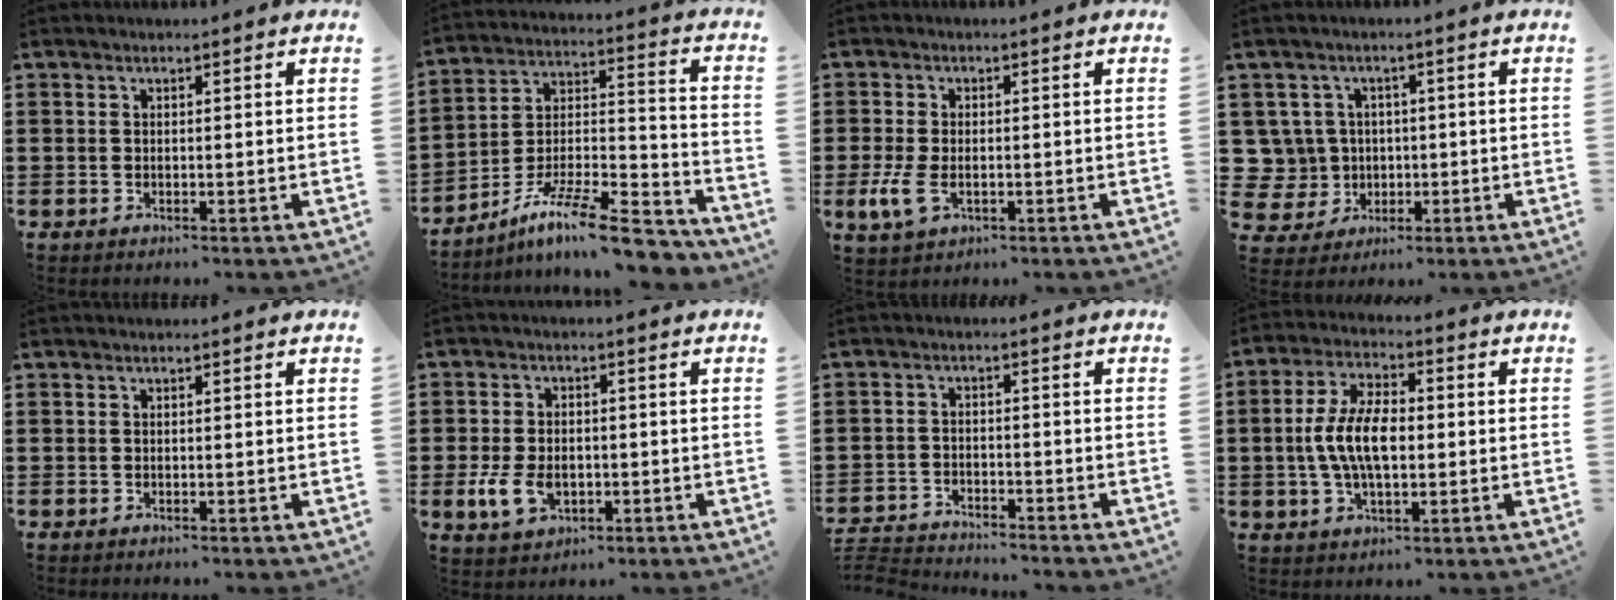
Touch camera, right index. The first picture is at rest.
{"total": 12.7, "force": [-10.0, 2.1, 7.6], "torque": [-0.121, 0.029, -0.185]}
{"total": 4.3, "force": [-1.0, 2.4, 3.5], "torque": [-0.097, -0.012, -0.026]}
{"total": 6.2, "force": [0.3, 6.0, 1.4], "torque": [-0.076, 0.008, 0.005]}
{"total": 0.0}
{"total": 5.3, "force": [-0.6, 3.6, 3.9], "torque": [-0.100, -0.004, -0.016]}
{"total": 3.1, "force": [-3.1, 0.2, -0.1], "torque": [-0.012, -0.003, -0.071]}
{"total": 8.6, "force": [-0.5, 4.2, 7.5], "torque": [-0.170, 0.001, -0.018]}